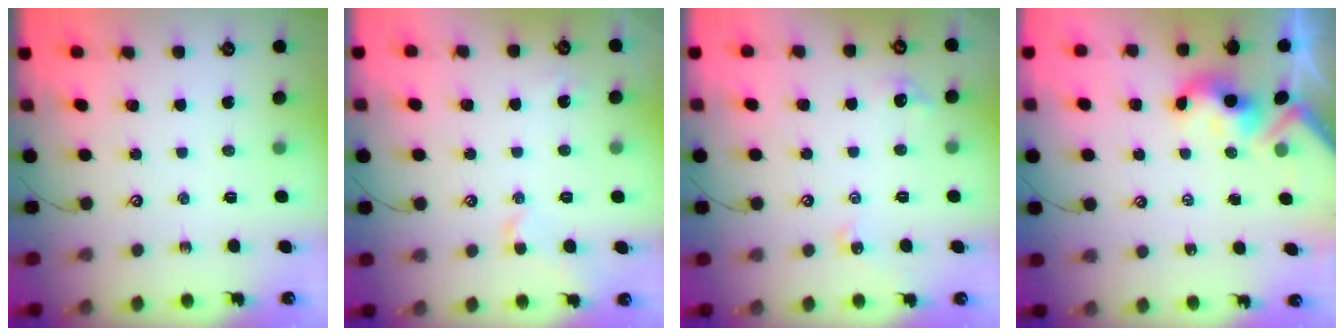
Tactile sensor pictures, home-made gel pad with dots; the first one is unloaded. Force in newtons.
{"total": 0.5, "press": 0.2, "slide": 0.5}
{"total": 2.7, "press": 2.6, "slide": 0.5}
{"total": 3.0, "press": 3.0, "slide": 0.4}